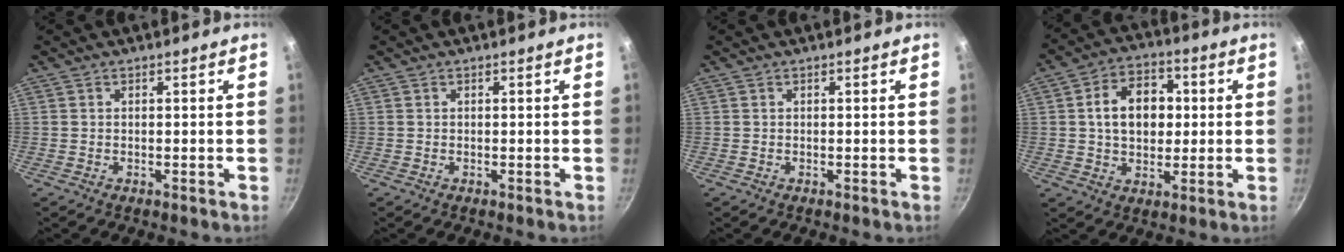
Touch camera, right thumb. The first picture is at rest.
{"total": 0.0}
{"total": 0.0}
{"total": 11.6, "force": [1.3, 8.4, 7.8], "torque": [-0.094, 0.014, 0.014]}